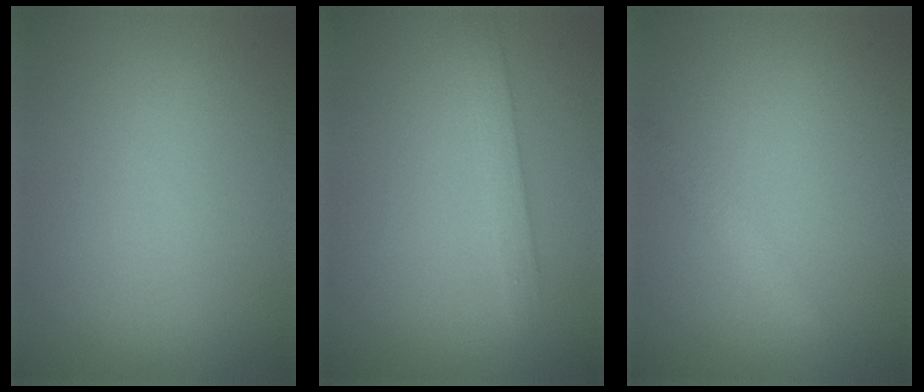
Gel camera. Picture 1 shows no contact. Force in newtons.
{"total": 2.0, "press": 2.0, "slide": 0.2}
{"total": 1.3, "press": 1.3, "slide": 0.1}